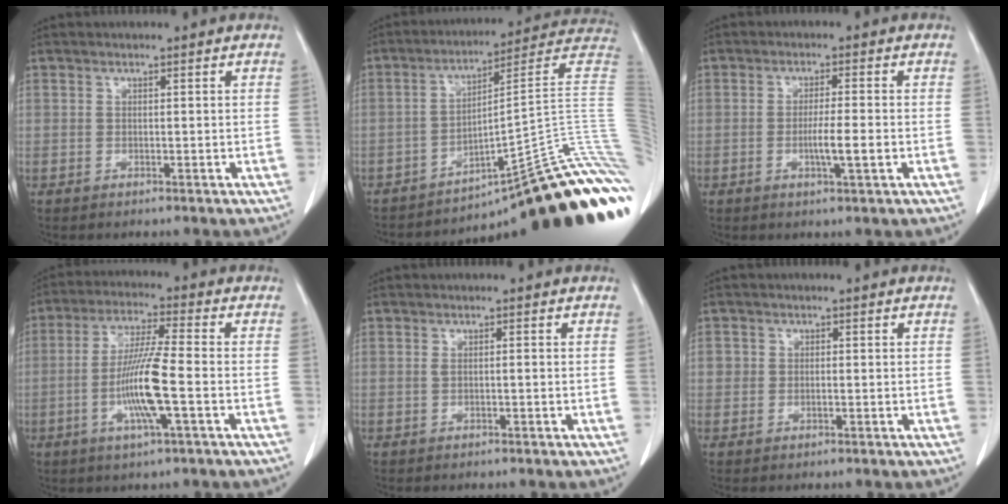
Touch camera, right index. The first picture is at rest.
{"total": 28.6, "force": [-14.1, 2.5, 24.8], "torque": [-0.193, 0.043, -0.188]}
{"total": 4.2, "force": [-1.0, -0.1, 4.1], "torque": [-0.071, -0.004, -0.015]}
{"total": 10.1, "force": [-2.4, -0.1, 9.8], "torque": [-0.193, -0.008, -0.050]}
{"total": 0.7, "force": [0.0, 0.1, 0.7], "torque": [-0.011, 0.002, 0.004]}
{"total": 1.5, "force": [0.1, 1.4, 0.5], "torque": [-0.004, 0.009, 0.003]}